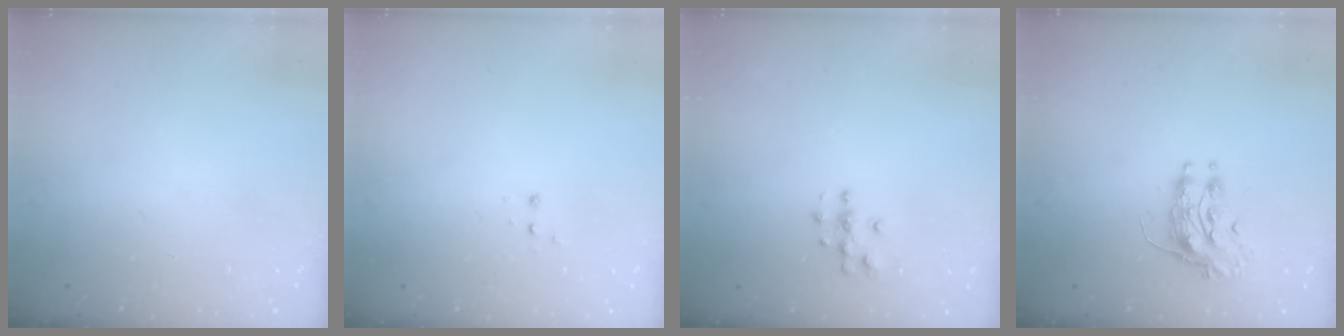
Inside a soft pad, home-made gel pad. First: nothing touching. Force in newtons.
{"total": 2.8, "press": 2.8, "slide": 0.5}
{"total": 3.9, "press": 3.9, "slide": 0.3}
{"total": 8.3, "press": 8.3, "slide": 0.2}